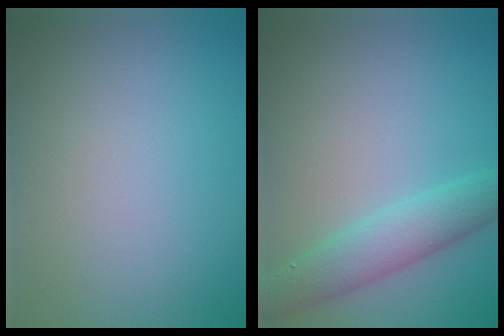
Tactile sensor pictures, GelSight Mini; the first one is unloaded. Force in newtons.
{"total": 4.0, "press": 4.0, "slide": 0.4}